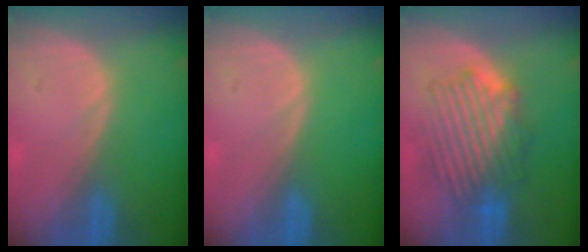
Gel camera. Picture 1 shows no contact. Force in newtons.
{"total": 0.0}
{"total": 8.8, "press": 8.3, "slide": 2.8}